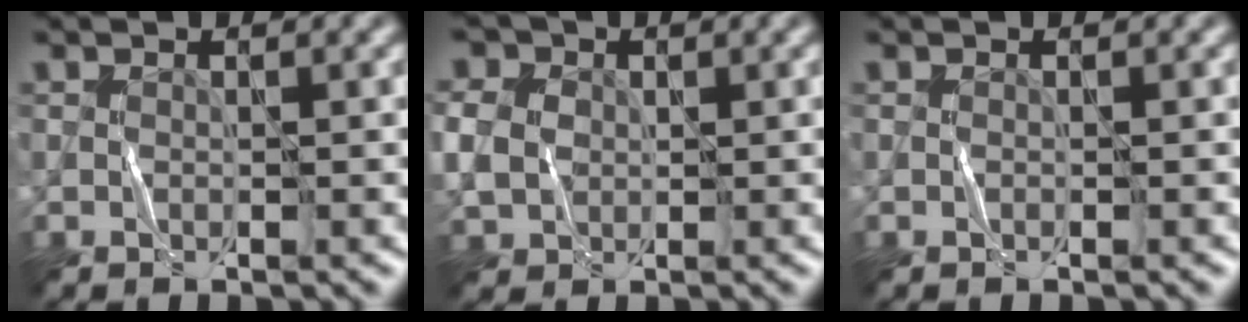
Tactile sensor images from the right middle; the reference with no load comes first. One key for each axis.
{"total": 5.9, "fx": 0.7, "fy": 5.0, "fz": 3.0, "tx": -0.073, "ty": 0.026, "tz": -0.003}
{"total": 0.0}